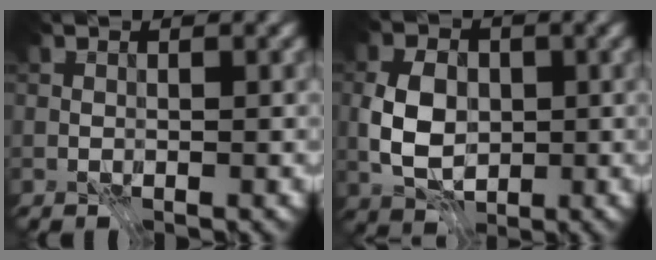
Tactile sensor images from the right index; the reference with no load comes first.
{"total": 5.7, "force": [-0.9, 4.0, 4.0], "torque": [-0.083, 0.003, -0.026]}